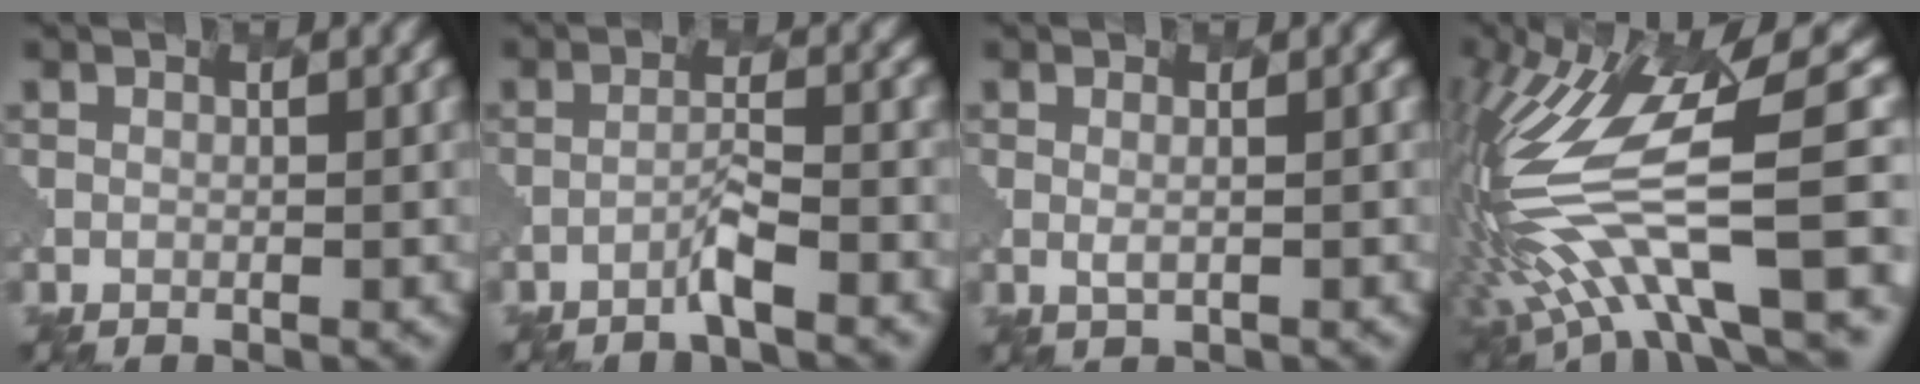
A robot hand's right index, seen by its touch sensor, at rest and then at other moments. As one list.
[{"total": 2.5, "force": [-1.5, -1.6, -1.1], "torque": [-0.017, 0.024, -0.056]}, {"total": 1.7, "force": [1.1, -0.9, -0.7], "torque": [0.010, 0.017, 0.001]}, {"total": 9.5, "force": [-0.5, 2.8, 9.1], "torque": [-0.225, 0.041, -0.038]}]